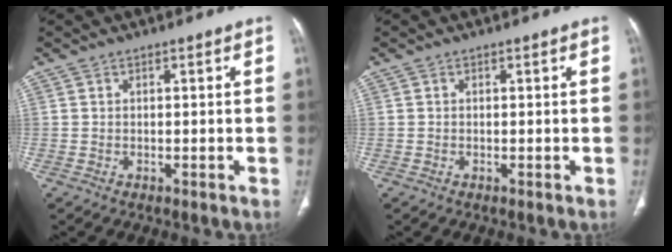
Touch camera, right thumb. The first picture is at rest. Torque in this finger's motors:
{"motor_torque": [-0.17, 0.30, -0.08, 0.14, -0.02]}